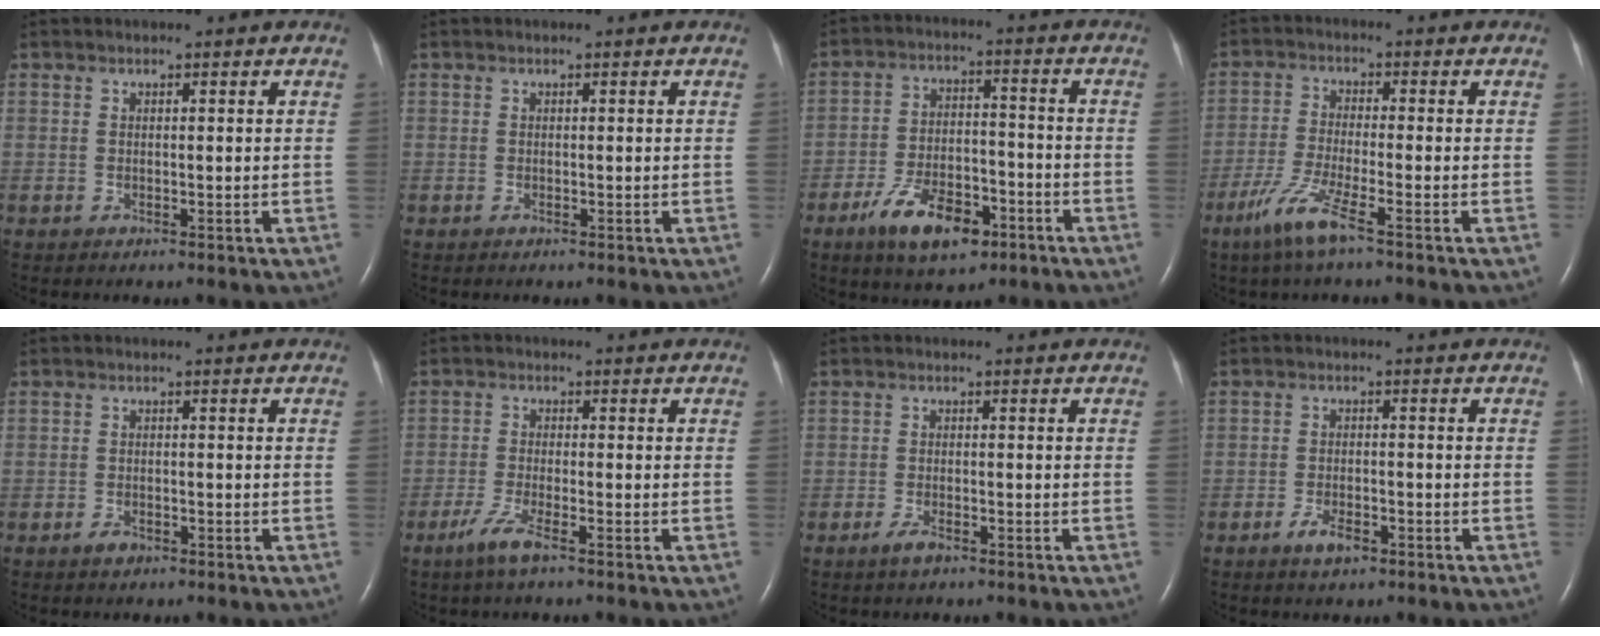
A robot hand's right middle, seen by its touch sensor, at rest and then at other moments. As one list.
[{"total": 0.0}, {"total": 10.5, "force": [-6.2, 4.4, 7.3], "torque": [-0.135, -0.001, -0.103]}, {"total": 6.5, "force": [-4.0, -0.1, 5.0], "torque": [-0.108, -0.015, -0.085]}, {"total": 1.5, "force": [-1.1, 0.8, 0.7], "torque": [-0.012, 0.001, -0.017]}, {"total": 3.9, "force": [-2.6, 0.2, 2.9], "torque": [-0.065, -0.008, -0.054]}, {"total": 2.0, "force": [-1.4, 0.6, 1.3], "torque": [-0.030, -0.002, -0.027]}, {"total": 3.1, "force": [-2.0, 1.1, 2.1], "torque": [-0.046, 0.000, -0.035]}]